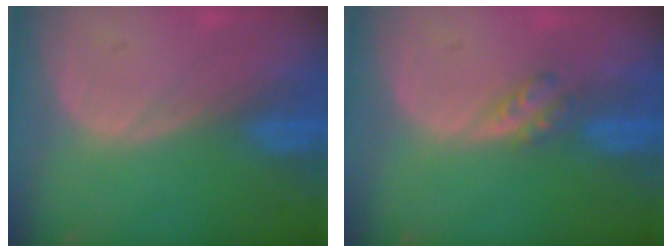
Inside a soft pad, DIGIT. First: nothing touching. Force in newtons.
{"total": 2.9, "press": 2.5, "slide": 1.5}